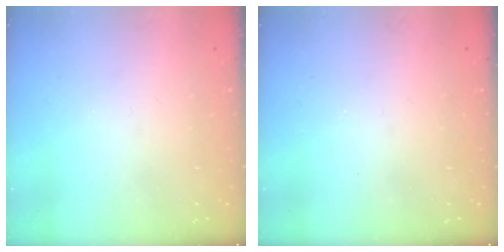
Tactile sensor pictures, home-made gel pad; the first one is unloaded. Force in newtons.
{"total": 2.5, "press": 2.4, "slide": 0.4}